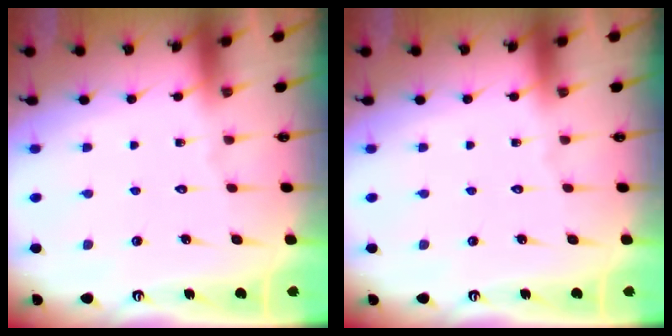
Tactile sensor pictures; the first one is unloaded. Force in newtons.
{"total": 0.0}